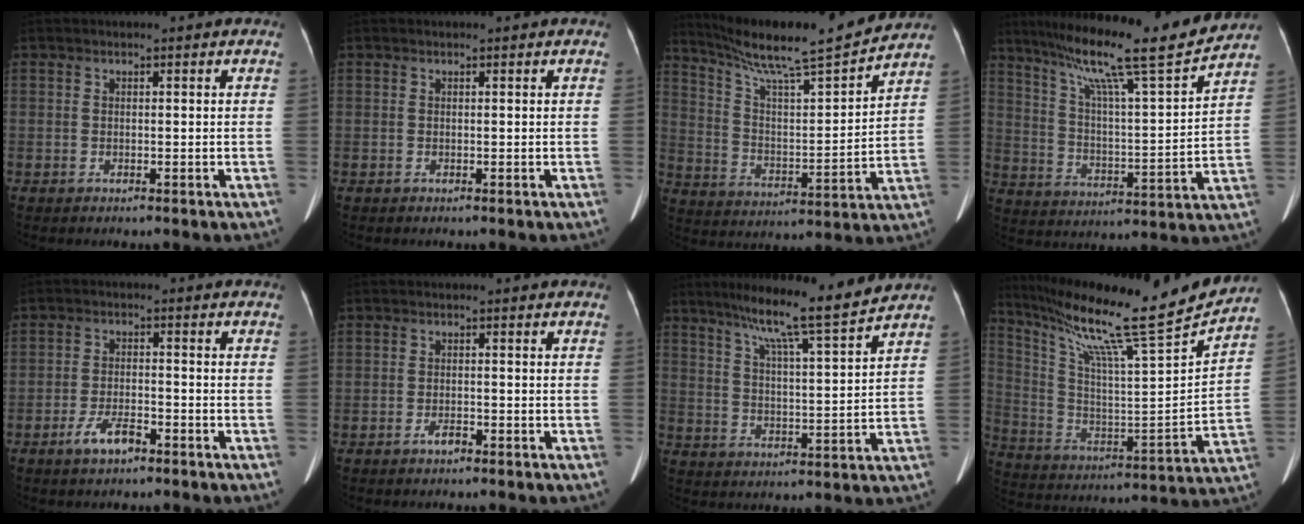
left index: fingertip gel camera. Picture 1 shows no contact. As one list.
[{"total": 0.0}, {"total": 18.1, "force": [16.2, -0.3, 8.1], "torque": [-0.141, -0.006, 0.261]}, {"total": 18.9, "force": [15.5, -0.6, 10.7], "torque": [-0.175, -0.002, 0.243]}, {"total": 4.4, "force": [-2.9, 1.4, 3.0], "torque": [-0.063, -0.001, -0.051]}, {"total": 1.5, "force": [-1.1, 0.5, 0.9], "torque": [-0.018, 0.000, -0.017]}, {"total": 12.3, "force": [10.4, -1.3, 6.4], "torque": [-0.100, 0.001, 0.161]}, {"total": 24.9, "force": [21.0, -0.7, 13.4], "torque": [-0.238, -0.038, 0.332]}]